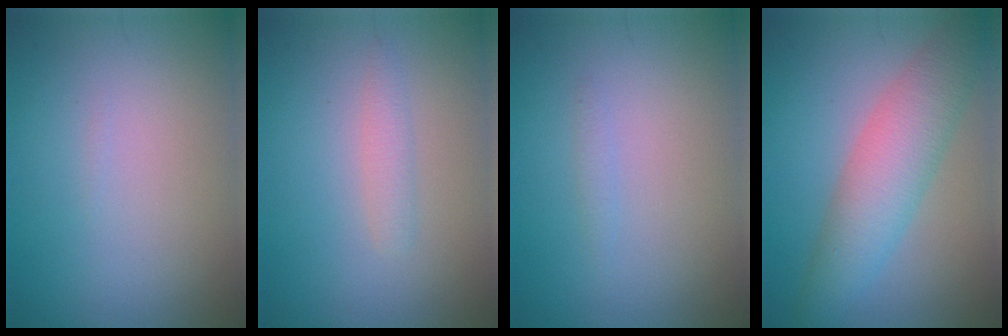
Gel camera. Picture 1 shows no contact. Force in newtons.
{"total": 1.4, "press": 1.4, "slide": 0.1}
{"total": 0.6, "press": 0.6, "slide": 0.1}
{"total": 5.6, "press": 5.6, "slide": 0.2}